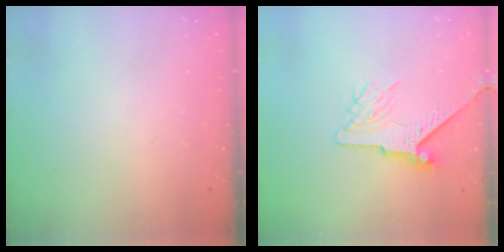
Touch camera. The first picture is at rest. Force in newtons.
{"total": 7.0, "press": 6.9, "slide": 1.1}